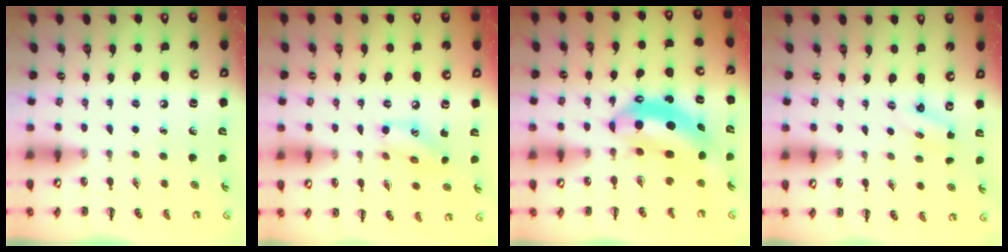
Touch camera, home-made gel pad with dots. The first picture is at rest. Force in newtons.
{"total": 8.7, "press": 8.7, "slide": 0.3}
{"total": 7.1, "press": 6.9, "slide": 1.8}
{"total": 1.6, "press": 1.5, "slide": 0.4}